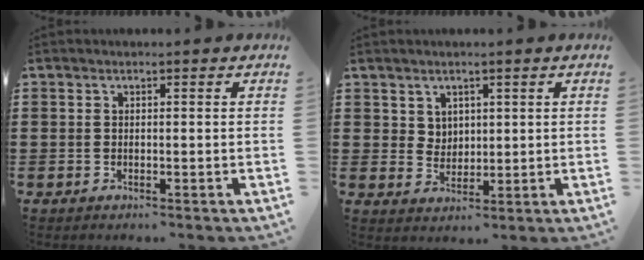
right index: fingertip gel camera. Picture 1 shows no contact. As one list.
[{"total": 3.0, "force": [2.1, 2.1, 0.4], "torque": [-0.018, 0.008, 0.039]}]